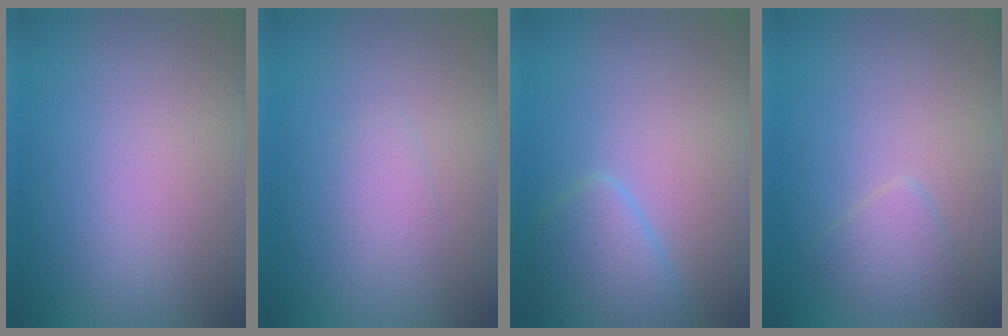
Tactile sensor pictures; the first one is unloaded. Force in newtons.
{"total": 0.9, "press": 0.9, "slide": 0.1}
{"total": 2.8, "press": 2.8, "slide": 0.1}
{"total": 1.8, "press": 1.8, "slide": 0.1}